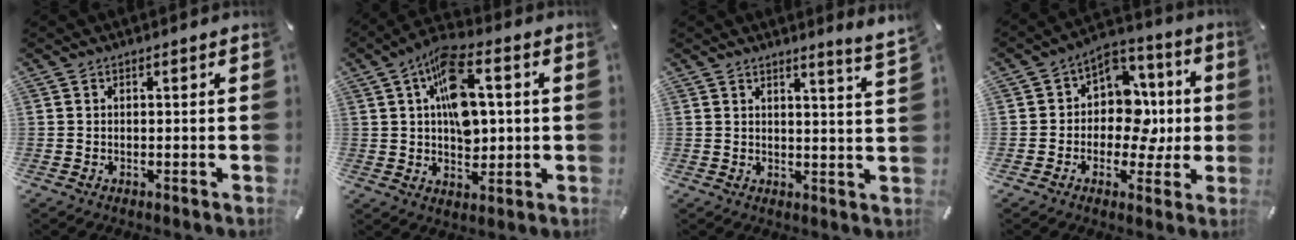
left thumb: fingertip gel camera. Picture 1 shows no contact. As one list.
[{"total": 13.1, "force": [2.8, 8.0, 10.0], "torque": [-0.172, 0.006, 0.049]}, {"total": 4.2, "force": [3.5, -0.8, 2.2], "torque": [-0.042, -0.028, 0.058]}, {"total": 12.0, "force": [-0.6, 10.1, 6.5], "torque": [-0.096, -0.003, -0.002]}]